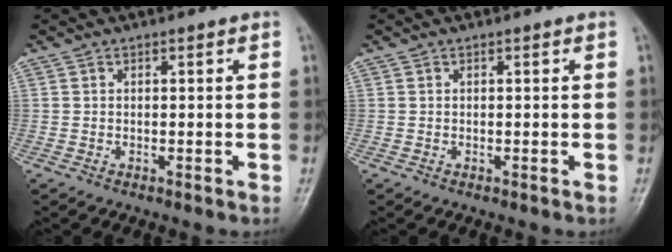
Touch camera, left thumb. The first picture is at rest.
{"total": 0.0}